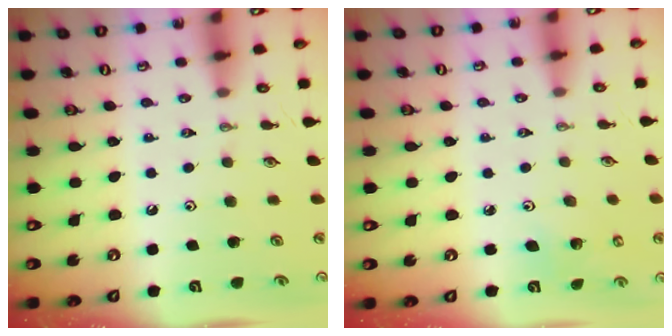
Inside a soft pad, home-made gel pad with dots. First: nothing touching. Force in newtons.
{"total": 3.8, "press": 3.7, "slide": 0.4}